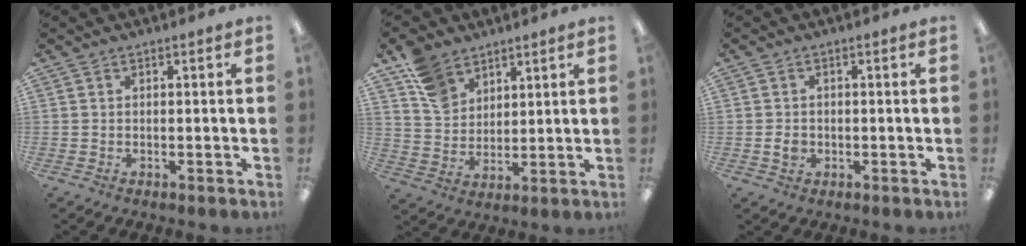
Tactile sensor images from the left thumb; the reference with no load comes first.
{"total": 9.9, "force": [6.7, 6.6, 3.1], "torque": [-0.067, -0.025, 0.131]}
{"total": 2.6, "force": [-0.4, 2.2, 1.5], "torque": [-0.025, 0.006, -0.007]}